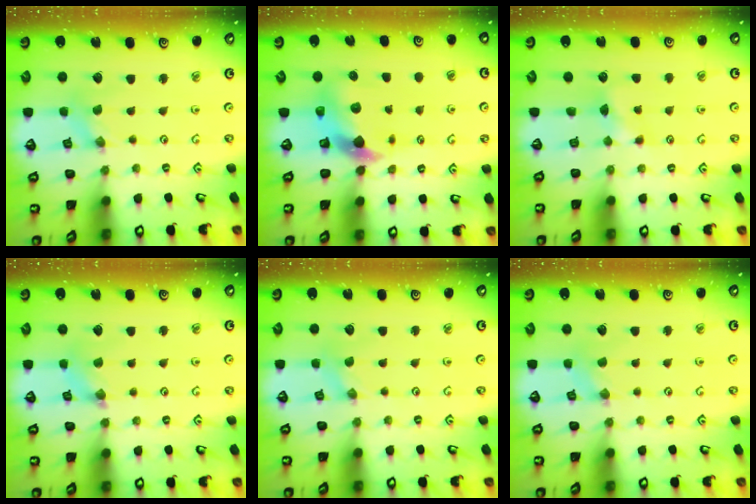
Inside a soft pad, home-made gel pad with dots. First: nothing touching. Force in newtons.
{"total": 6.9, "press": 6.8, "slide": 1.0}
{"total": 4.6, "press": 4.5, "slide": 0.8}
{"total": 2.4, "press": 2.4, "slide": 0.4}
{"total": 0.0}
{"total": 0.5, "press": 0.5, "slide": 0.1}